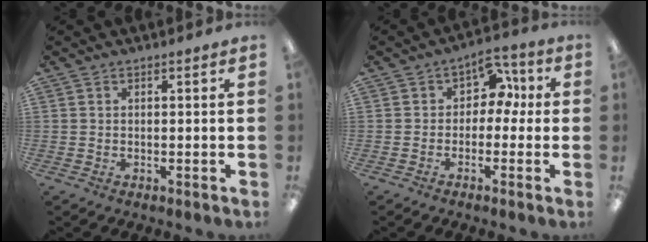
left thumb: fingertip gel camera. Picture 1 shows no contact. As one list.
[{"total": 6.5, "force": [2.0, 5.0, 3.6], "torque": [-0.049, -0.002, 0.031]}]